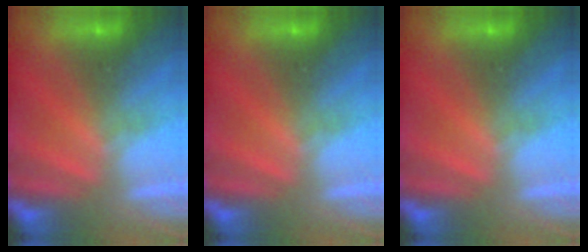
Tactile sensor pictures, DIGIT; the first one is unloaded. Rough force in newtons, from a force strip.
{"total": 0.0}
{"total": 0.0}